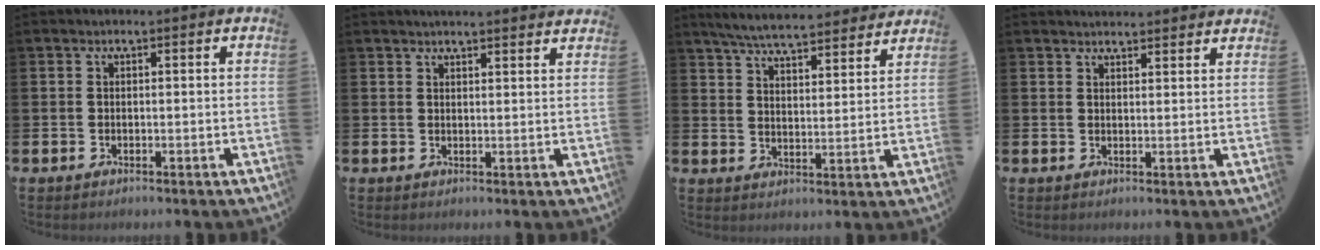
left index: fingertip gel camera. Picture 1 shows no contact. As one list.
[{"total": 2.7, "force": [2.7, 0.1, 0.1], "torque": [-0.005, -0.011, 0.049]}, {"total": 6.5, "force": [6.3, 0.6, 1.6], "torque": [-0.049, -0.038, 0.110]}, {"total": 2.7, "force": [2.7, 0.4, 0.0], "torque": [-0.003, -0.012, 0.049]}]